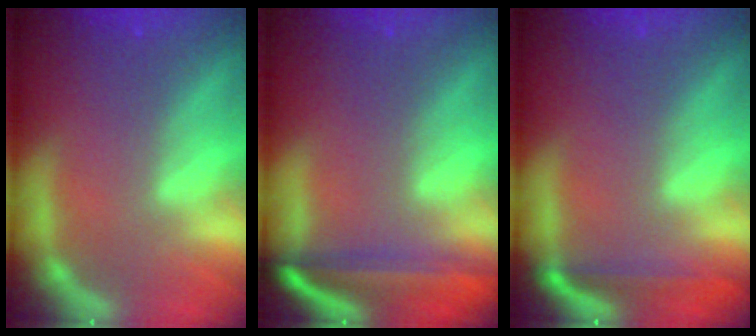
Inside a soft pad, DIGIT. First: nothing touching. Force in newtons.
{"total": 8.6}
{"total": 4.0}